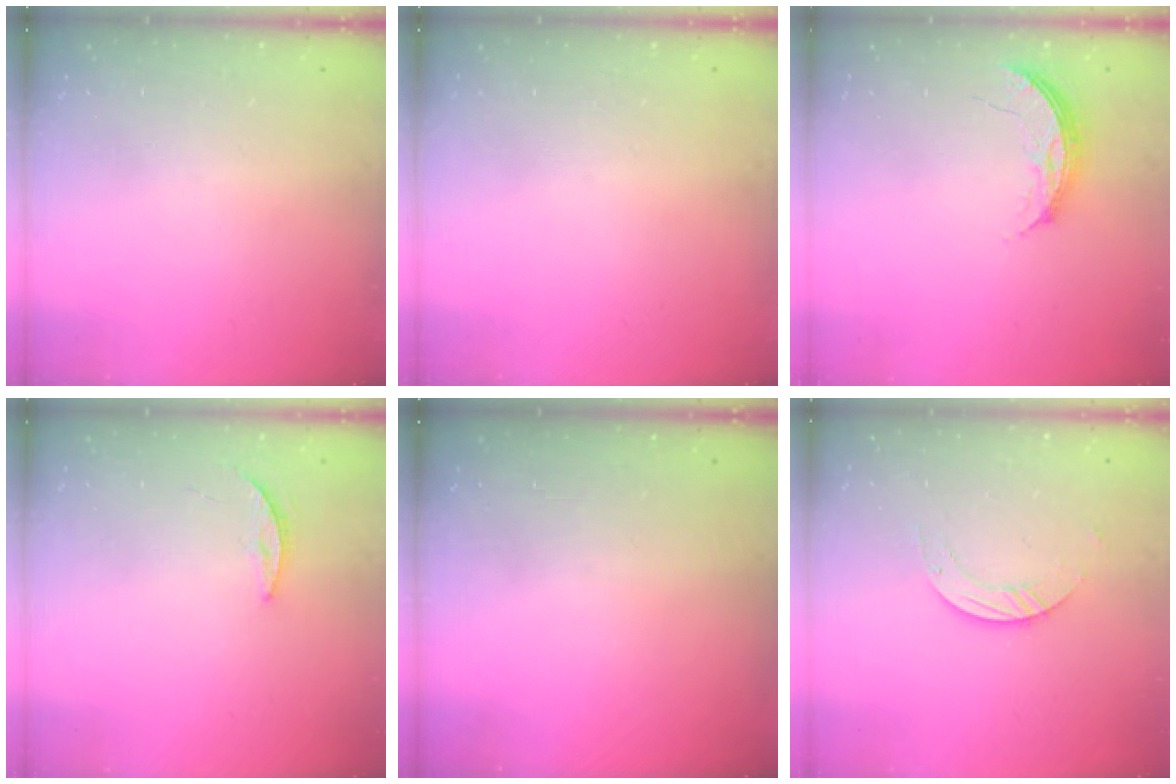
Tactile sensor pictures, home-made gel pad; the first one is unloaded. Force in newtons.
{"total": 0.0}
{"total": 5.6, "press": 5.6, "slide": 0.5}
{"total": 4.5, "press": 4.4, "slide": 0.4}
{"total": 0.0}
{"total": 3.9, "press": 3.9, "slide": 0.1}